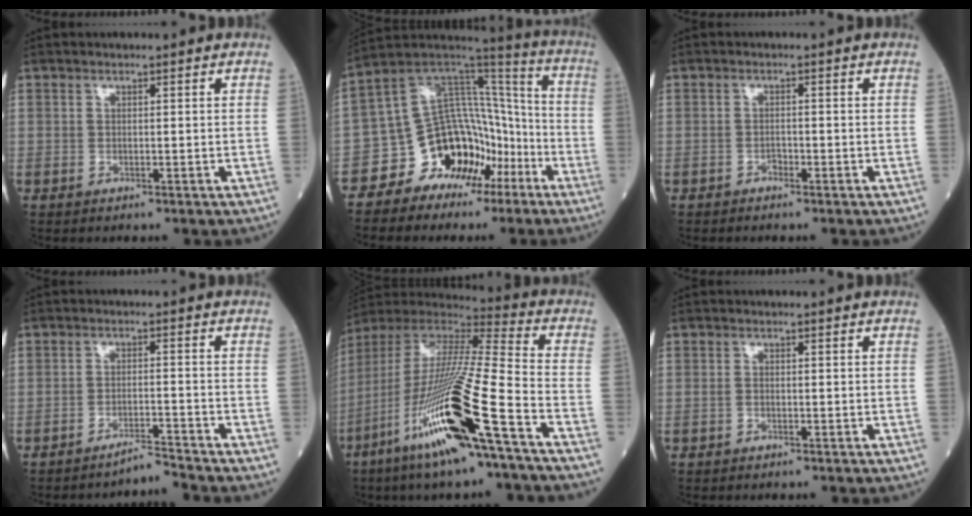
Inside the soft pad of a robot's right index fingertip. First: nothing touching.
{"total": 14.6, "force": [-7.4, 9.5, 8.2], "torque": [-0.141, 0.052, -0.123]}
{"total": 0.9, "force": [-0.6, 0.5, 0.4], "torque": [-0.007, 0.003, -0.012]}
{"total": 3.3, "force": [-3.1, -1.2, 0.0], "torque": [0.007, -0.011, -0.052]}
{"total": 22.6, "force": [-10.2, 1.3, 20.1], "torque": [-0.414, -0.052, -0.197]}
{"total": 0.6, "force": [-0.3, 0.4, 0.2], "torque": [-0.006, 0.002, -0.006]}